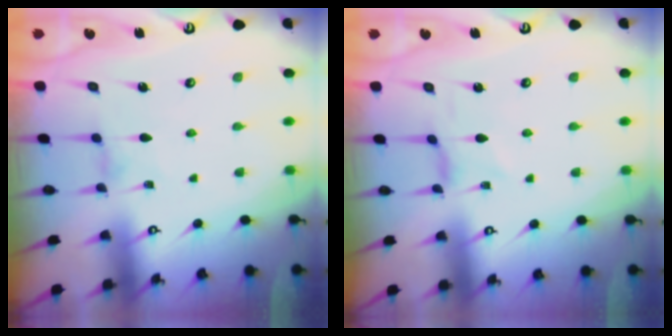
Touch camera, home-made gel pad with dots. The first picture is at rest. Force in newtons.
{"total": 0.0}